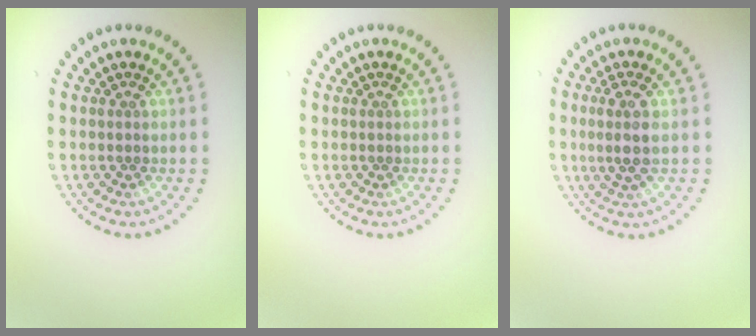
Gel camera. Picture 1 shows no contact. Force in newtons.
{"total": 0.0}
{"total": 2.5, "press": 2.2, "slide": 1.1}